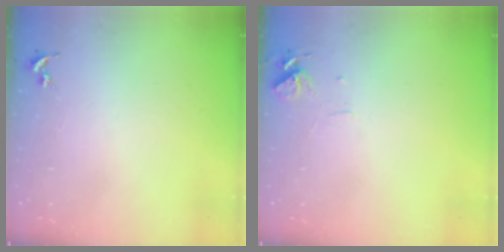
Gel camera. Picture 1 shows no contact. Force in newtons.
{"total": 6.2, "press": 6.2, "slide": 0.5}